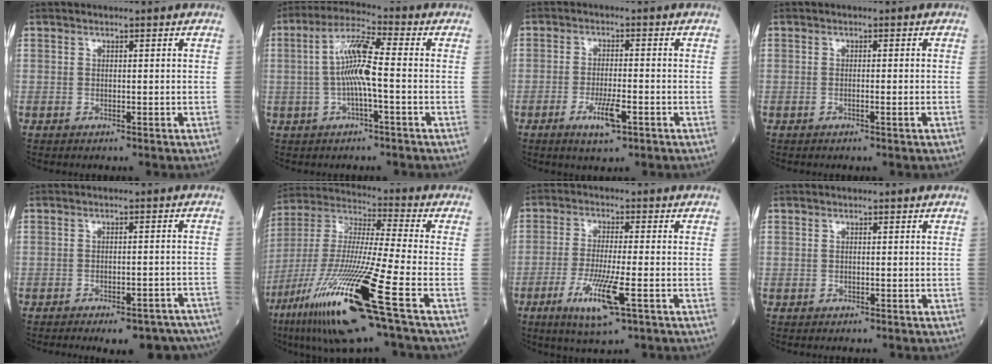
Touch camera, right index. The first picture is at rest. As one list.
[{"total": 7.8, "force": [-0.7, 0.8, 7.7], "torque": [-0.155, 0.016, -0.018]}, {"total": 4.9, "force": [-2.5, 1.0, 4.1], "torque": [-0.081, -0.003, -0.043]}, {"total": 0.9, "force": [-0.4, -0.2, 0.7], "torque": [-0.019, -0.002, -0.004]}, {"total": 14.3, "force": [-12.1, 4.2, 6.4], "torque": [-0.055, 0.015, -0.136]}, {"total": 22.3, "force": [-10.9, 0.2, 19.4], "torque": [-0.403, -0.058, -0.207]}, {"total": 8.3, "force": [-3.7, 0.5, 7.4], "torque": [-0.147, -0.020, -0.064]}, {"total": 0.0}]